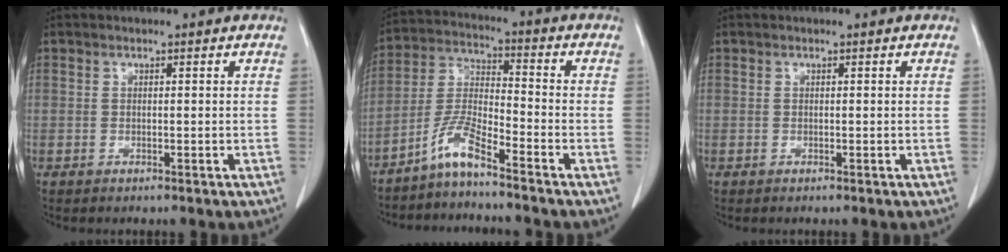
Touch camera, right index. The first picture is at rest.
{"total": 6.5, "force": [-5.2, 0.1, 4.0], "torque": [-0.094, -0.008, -0.109]}
{"total": 0.0}